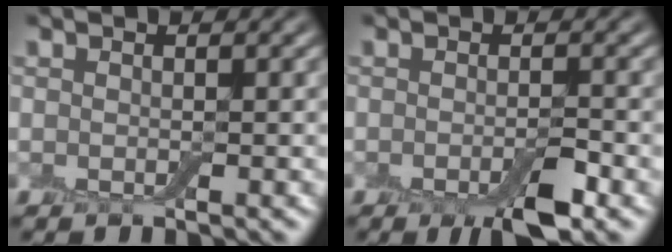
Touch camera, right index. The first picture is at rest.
{"total": 3.6, "force": [-2.1, 1.0, 2.7], "torque": [-0.046, -0.009, -0.034]}